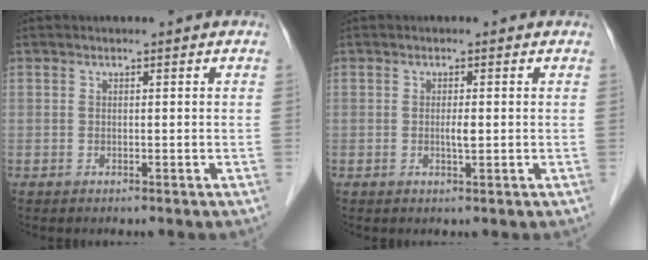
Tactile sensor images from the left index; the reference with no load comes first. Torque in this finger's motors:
{"motor_torque": [0.37, 0.28, 0.05, 0.02]}